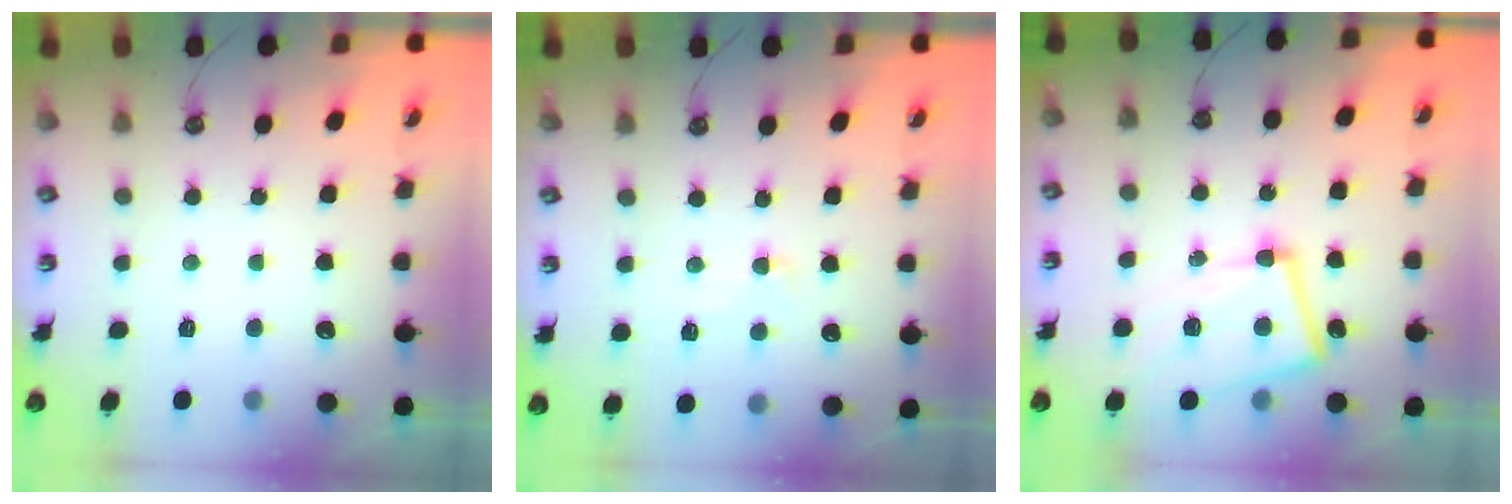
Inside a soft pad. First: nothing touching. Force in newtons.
{"total": 3.6, "press": 3.6, "slide": 0.6}
{"total": 9.5, "press": 9.3, "slide": 2.2}